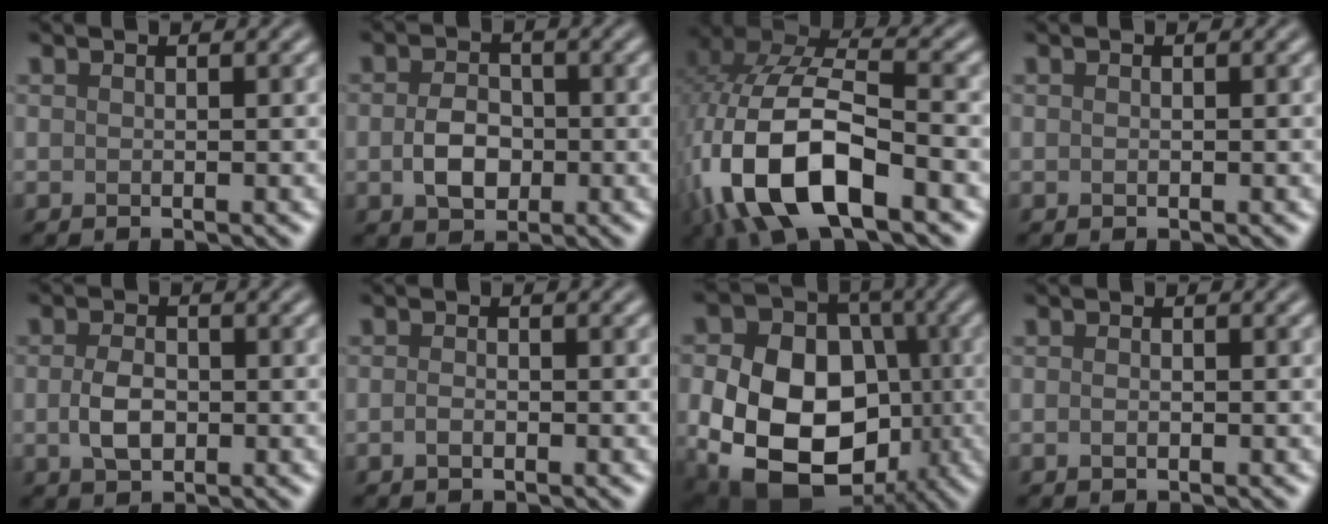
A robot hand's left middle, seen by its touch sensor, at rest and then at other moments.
{"total": 3.4, "force": [-0.6, 2.4, 2.4], "torque": [-0.047, 0.000, -0.014]}
{"total": 13.5, "force": [-5.0, 5.9, 11.0], "torque": [-0.239, -0.004, -0.096]}
{"total": 0.0}
{"total": 2.7, "force": [-0.4, 1.8, 2.1], "torque": [-0.045, -0.002, -0.008]}
{"total": 0.9, "force": [-0.4, 0.4, 0.6], "torque": [-0.014, 0.001, -0.009]}
{"total": 15.8, "force": [-3.2, 11.8, 10.0], "torque": [-0.161, -0.030, -0.053]}
{"total": 0.5, "force": [-0.2, 0.3, 0.4], "torque": [-0.010, 0.000, -0.004]}